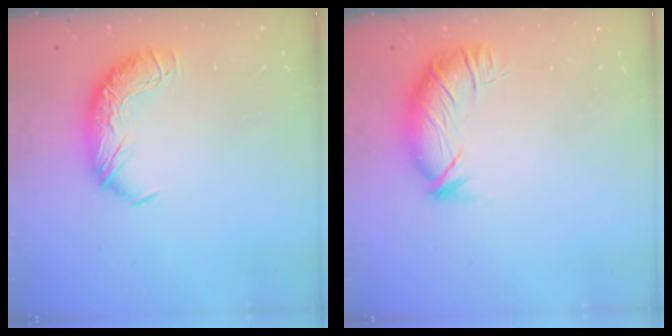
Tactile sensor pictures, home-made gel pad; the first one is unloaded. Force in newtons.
{"total": 3.8, "press": 3.8, "slide": 0.4}